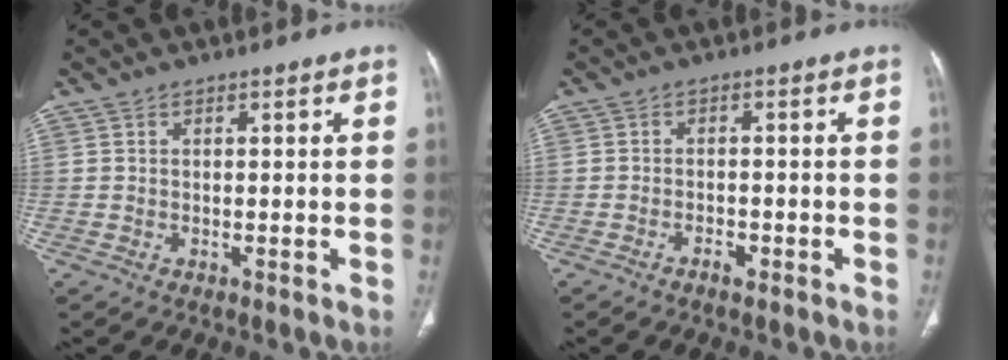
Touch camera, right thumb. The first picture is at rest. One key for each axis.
{"total": 1.9, "fx": -1.4, "fy": 0.7, "fz": 1.1, "tx": -0.024, "ty": 0.010, "tz": -0.024}